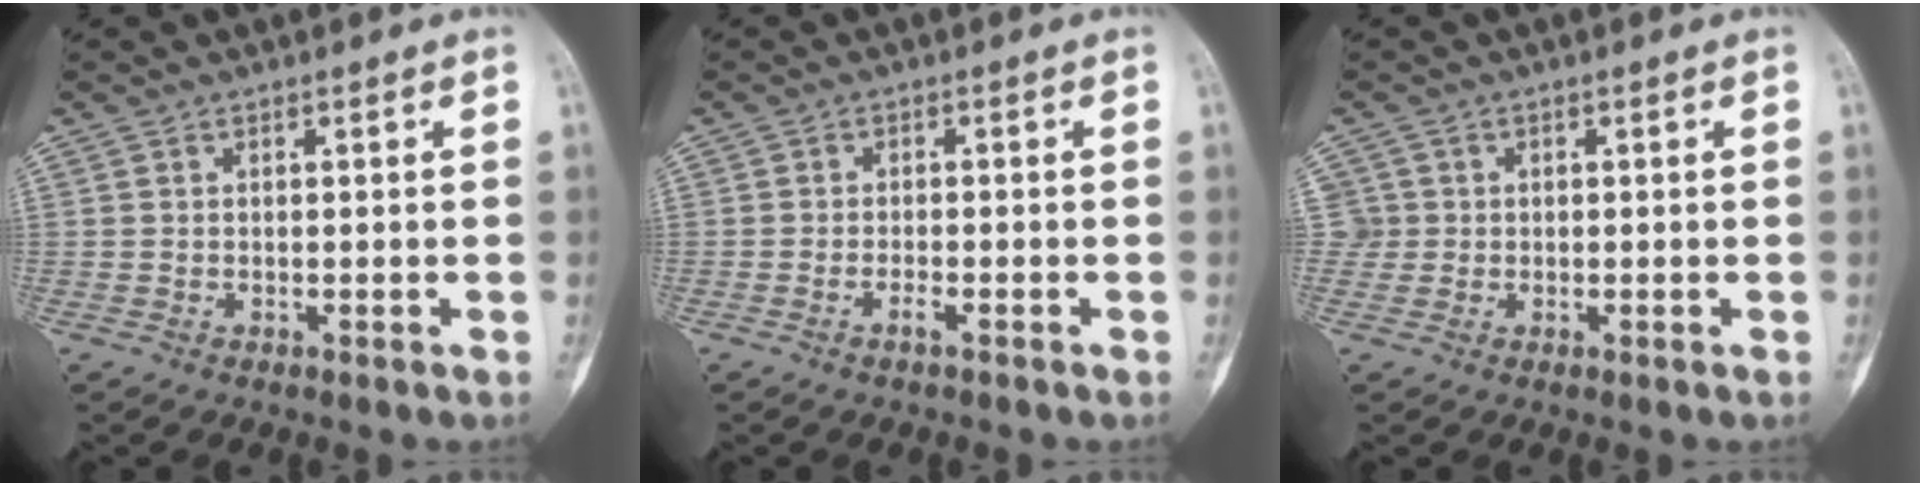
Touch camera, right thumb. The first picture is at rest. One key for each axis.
{"total": 1.6, "fx": -1.0, "fy": 0.3, "fz": 1.2, "tx": -0.024, "ty": 0.005, "tz": -0.021}
{"total": 2.6, "fx": 0.3, "fy": 2.6, "fz": -0.1, "tx": 0.020, "ty": 0.006, "tz": 0.003}